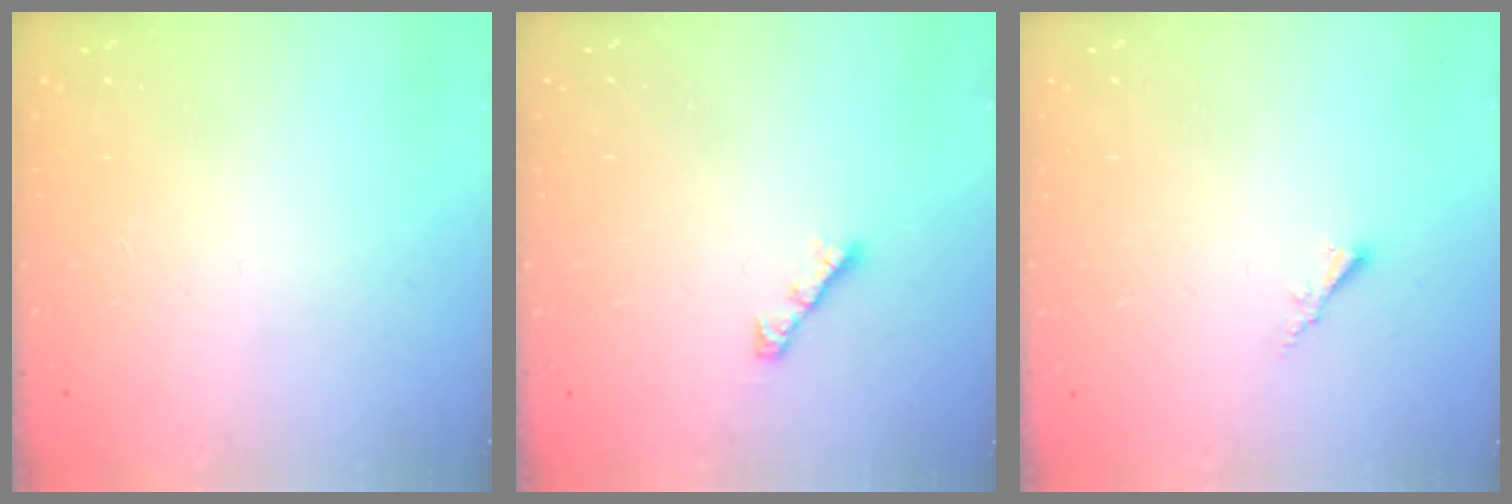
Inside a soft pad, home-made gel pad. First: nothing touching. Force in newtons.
{"total": 4.1, "press": 4.0, "slide": 0.7}
{"total": 1.7, "press": 1.6, "slide": 0.4}